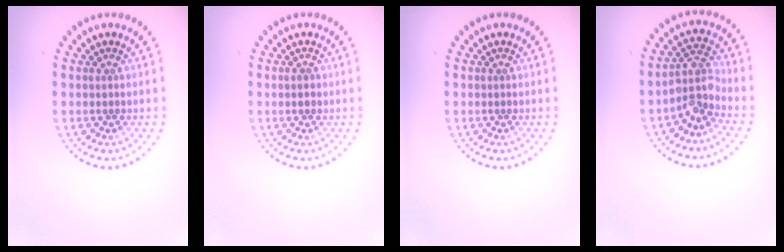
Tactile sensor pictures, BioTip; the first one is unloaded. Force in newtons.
{"total": 1.1, "press": 1.1, "slide": 0.1}
{"total": 0.0}
{"total": 3.2, "press": 2.4, "slide": 2.1}